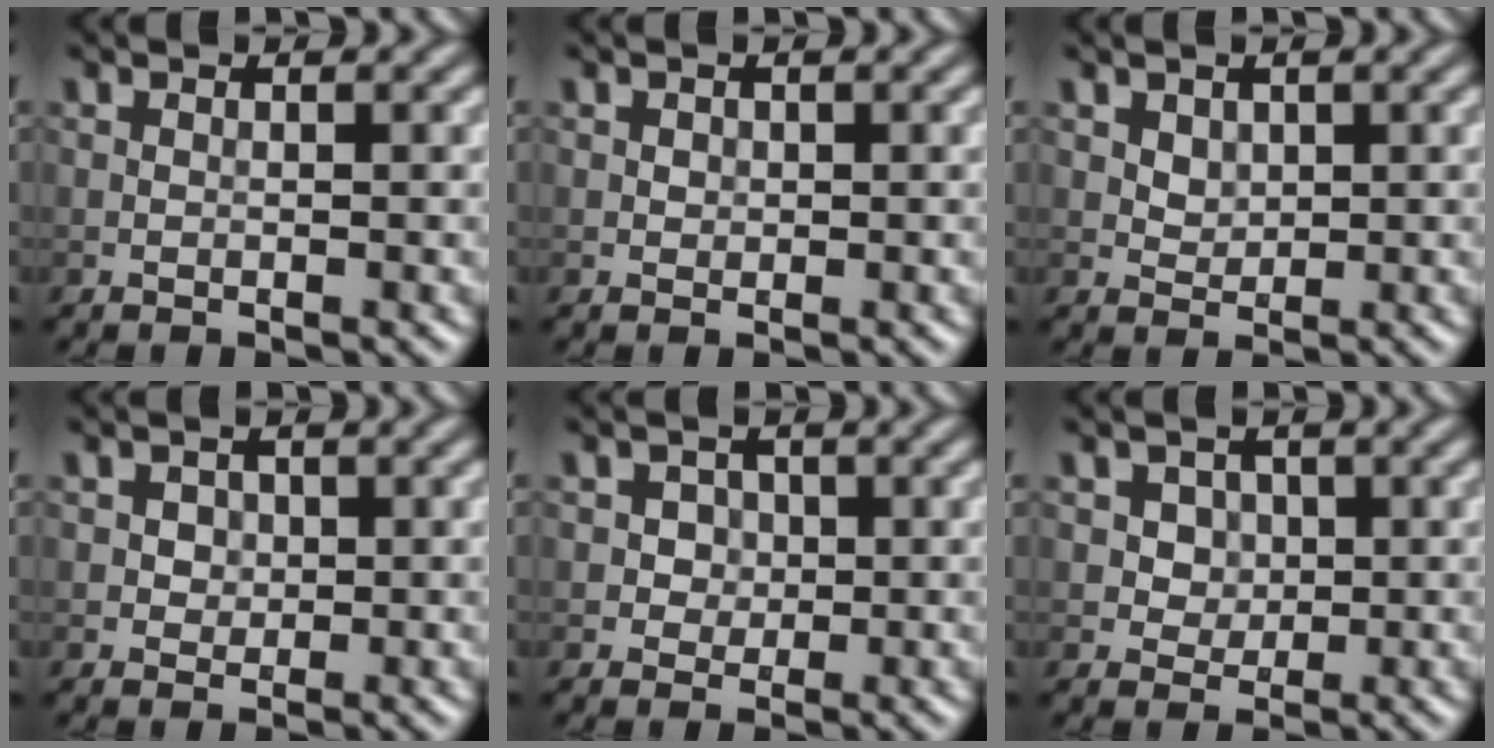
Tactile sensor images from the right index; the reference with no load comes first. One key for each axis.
{"total": 0.5, "fx": 0.2, "fy": 0.5, "fz": 0.1, "tx": -0.001, "ty": -0.002, "tz": 0.003}
{"total": 1.4, "fx": 0.6, "fy": 1.1, "fz": 0.6, "tx": -0.012, "ty": -0.005, "tz": 0.019}
{"total": 1.5, "fx": 0.3, "fy": 1.3, "fz": 0.6, "tx": -0.003, "ty": 0.002, "tz": 0.007}
{"total": 1.9, "fx": 0.3, "fy": 1.8, "fz": 0.7, "tx": 0.002, "ty": 0.000, "tz": 0.007}
{"total": 3.0, "fx": 1.1, "fy": 2.5, "fz": 1.4, "tx": -0.024, "ty": -0.001, "tz": 0.020}